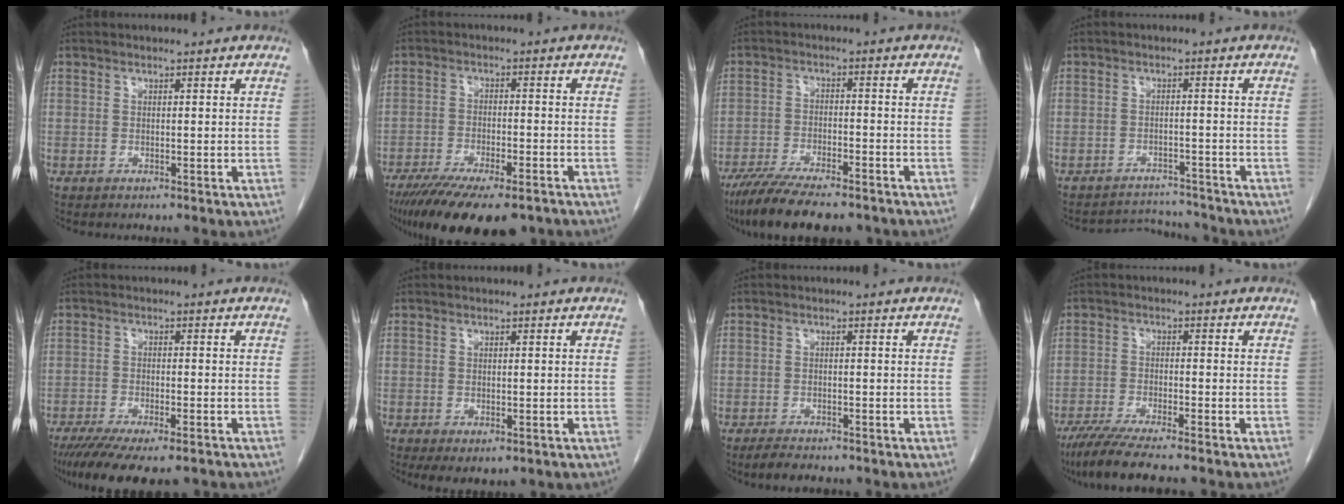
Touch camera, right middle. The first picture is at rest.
{"total": 16.5, "force": [-12.6, 4.1, 9.9], "torque": [-0.162, -0.031, -0.191]}
{"total": 14.0, "force": [-11.4, 2.9, 7.5], "torque": [-0.131, -0.023, -0.179]}
{"total": 5.1, "force": [-4.9, 0.4, -1.5], "torque": [0.020, 0.007, -0.074]}
{"total": 12.9, "force": [-9.9, 3.1, 7.7], "torque": [-0.136, -0.024, -0.152]}
{"total": 4.2, "force": [-2.2, 2.2, 2.8], "torque": [-0.039, -0.009, -0.025]}
{"total": 3.2, "force": [-2.7, 0.8, 1.5], "torque": [-0.034, -0.009, -0.042]}
{"total": 8.6, "force": [-7.0, 0.0, 4.9], "torque": [-0.078, -0.025, -0.116]}